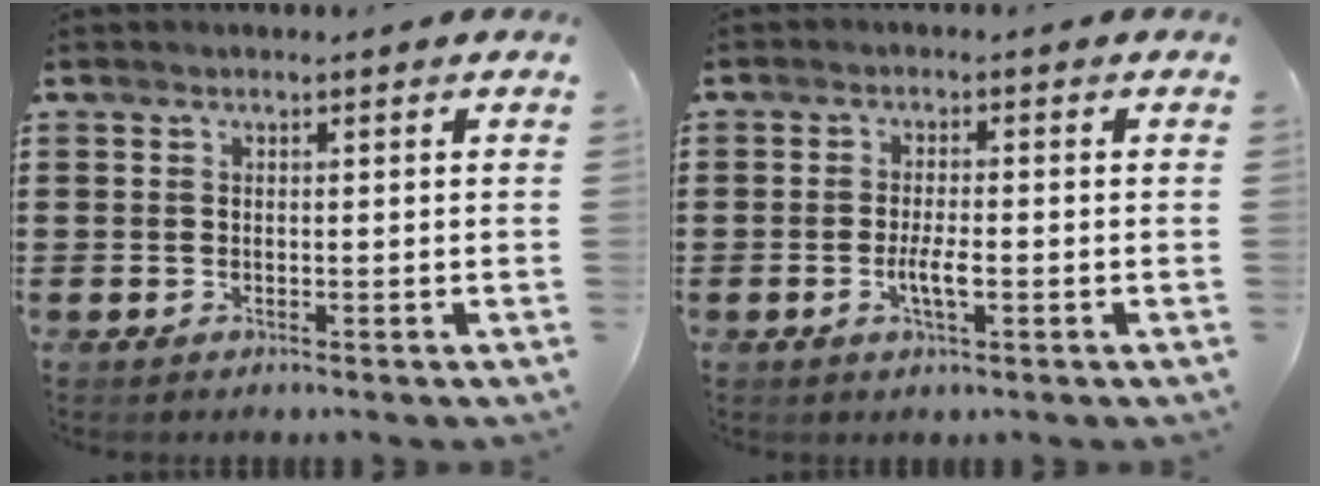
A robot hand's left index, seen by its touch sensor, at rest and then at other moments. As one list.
[{"total": 3.6, "force": [-1.0, 0.8, 3.4], "torque": [-0.064, -0.002, -0.018]}]